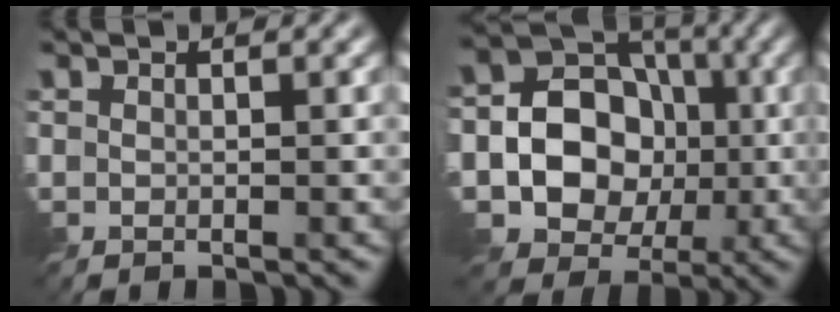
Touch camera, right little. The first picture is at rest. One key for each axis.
{"total": 9.5, "fx": -1.8, "fy": 8.1, "fz": 4.6, "tx": -0.053, "ty": 0.001, "tz": -0.052}